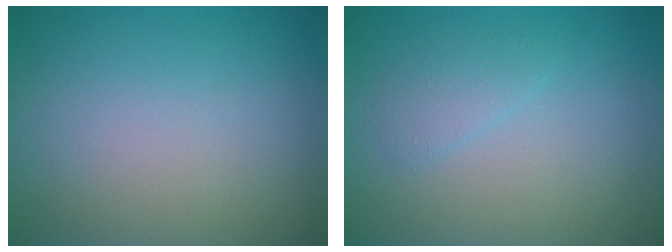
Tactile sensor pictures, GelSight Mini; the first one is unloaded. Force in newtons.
{"total": 1.2, "press": 1.2, "slide": 0.1}